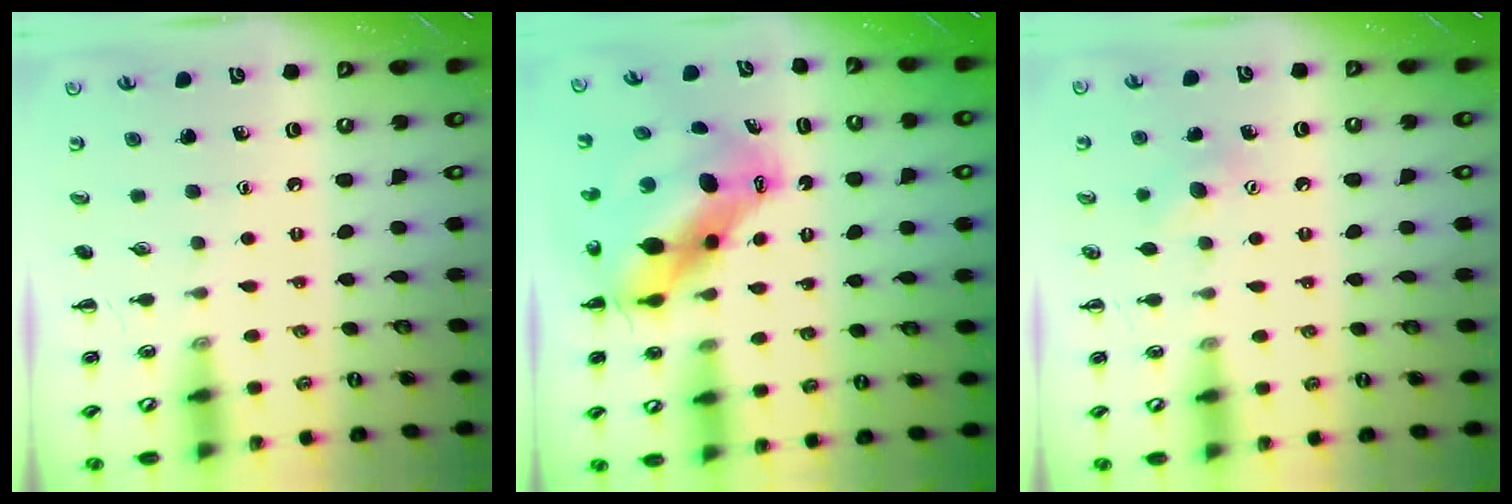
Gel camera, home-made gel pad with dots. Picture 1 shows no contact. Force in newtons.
{"total": 11.3, "press": 11.0, "slide": 2.6}
{"total": 6.3, "press": 6.0, "slide": 1.7}